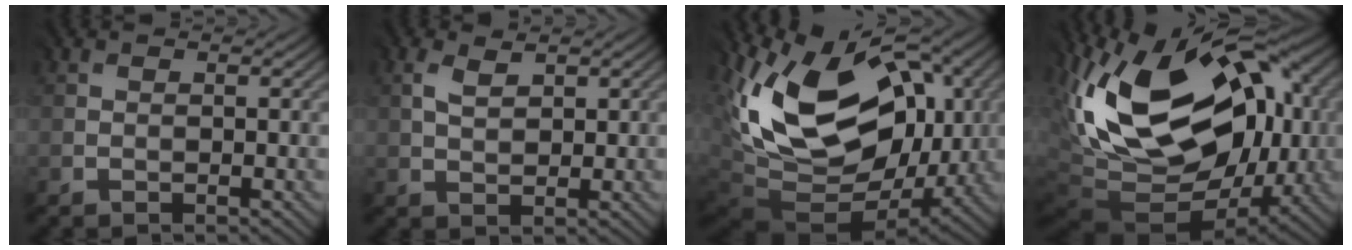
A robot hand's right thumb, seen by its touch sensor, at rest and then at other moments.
{"total": 2.4, "force": [1.3, 1.4, 1.4], "torque": [-0.039, 0.002, 0.027]}
{"total": 17.5, "force": [3.9, 12.0, 12.2], "torque": [-0.236, -0.010, 0.081]}
{"total": 20.8, "force": [3.5, 13.1, 15.8], "torque": [-0.308, 0.001, 0.074]}